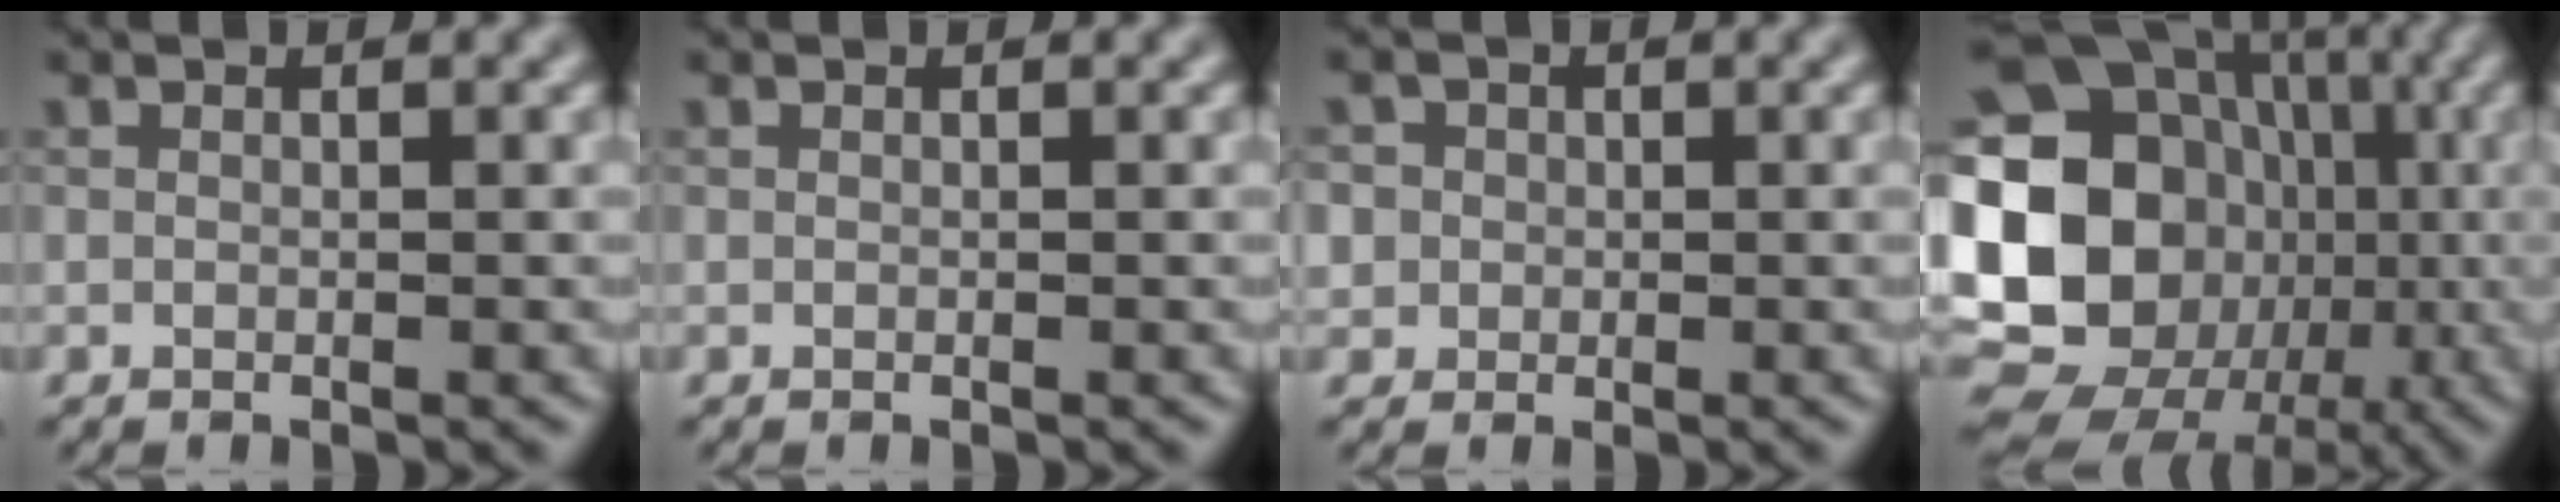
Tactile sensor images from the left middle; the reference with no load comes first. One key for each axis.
{"total": 0.0}
{"total": 3.7, "fx": 1.0, "fy": 3.3, "fz": 1.1, "tx": -0.007, "ty": 0.024, "tz": 0.003}
{"total": 23.1, "fx": -1.8, "fy": 20.5, "fz": 10.5, "tx": -0.202, "ty": 0.021, "tz": -0.078}